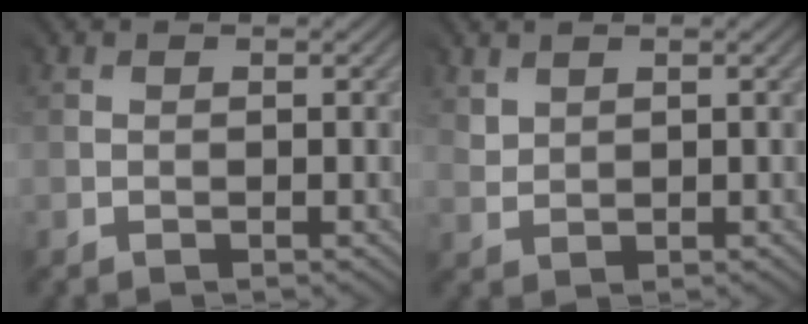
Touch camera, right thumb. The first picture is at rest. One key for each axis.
{"total": 2.8, "fx": 2.5, "fy": 1.1, "fz": -0.6, "tx": 0.009, "ty": 0.005, "tz": 0.050}